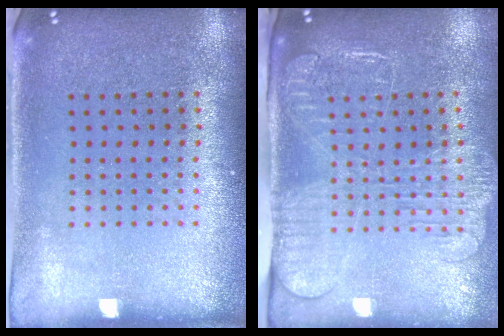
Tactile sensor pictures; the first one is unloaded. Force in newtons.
{"total": 2.5, "press": 1.9, "slide": 1.5}